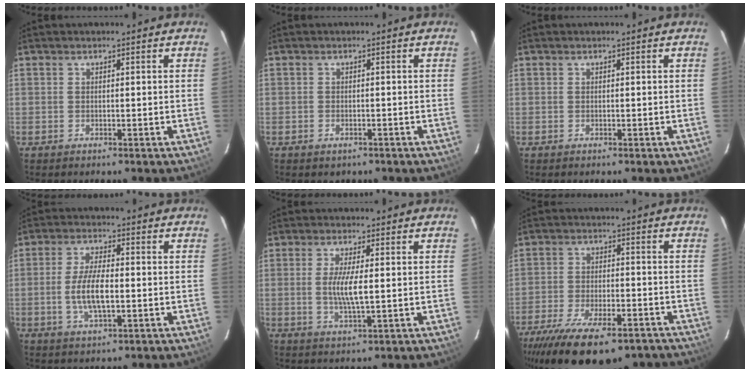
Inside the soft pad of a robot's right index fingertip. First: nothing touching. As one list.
[{"total": 1.6, "force": [-0.8, 1.3, 0.5], "torque": [-0.011, -0.001, -0.007]}, {"total": 0.0}, {"total": 7.6, "force": [-1.3, 2.7, 7.0], "torque": [-0.142, -0.003, -0.023]}, {"total": 5.5, "force": [0.0, 1.0, 5.4], "torque": [-0.105, -0.009, 0.000]}, {"total": 20.9, "force": [-15.2, 7.8, 12.1], "torque": [-0.241, -0.049, -0.225]}]